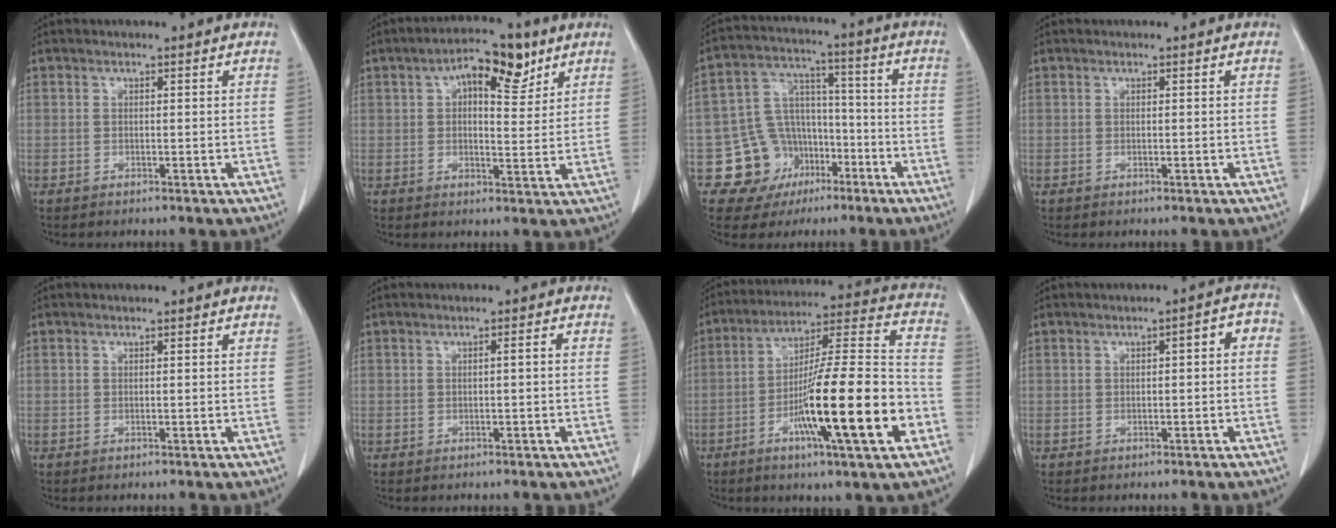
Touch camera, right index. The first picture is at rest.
{"total": 10.1, "force": [4.8, 4.3, 7.8], "torque": [-0.123, 0.022, 0.075]}
{"total": 13.1, "force": [-5.6, 11.4, 3.5], "torque": [-0.055, 0.060, -0.075]}
{"total": 0.0}
{"total": 0.0}
{"total": 1.3, "force": [-0.1, 0.3, 1.3], "torque": [-0.028, 0.006, 0.002]}
{"total": 21.4, "force": [-7.5, 1.6, 20.0], "torque": [-0.312, -0.008, -0.121]}
{"total": 3.7, "force": [0.1, 1.3, 3.5], "torque": [-0.047, 0.028, 0.000]}